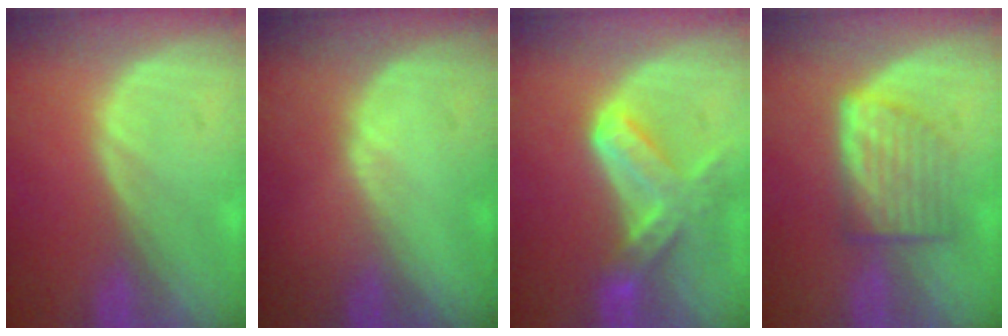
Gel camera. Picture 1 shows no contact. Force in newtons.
{"total": 0.7, "press": 0.4, "slide": 0.5}
{"total": 7.0, "press": 6.5, "slide": 2.6}
{"total": 6.2, "press": 5.9, "slide": 1.9}